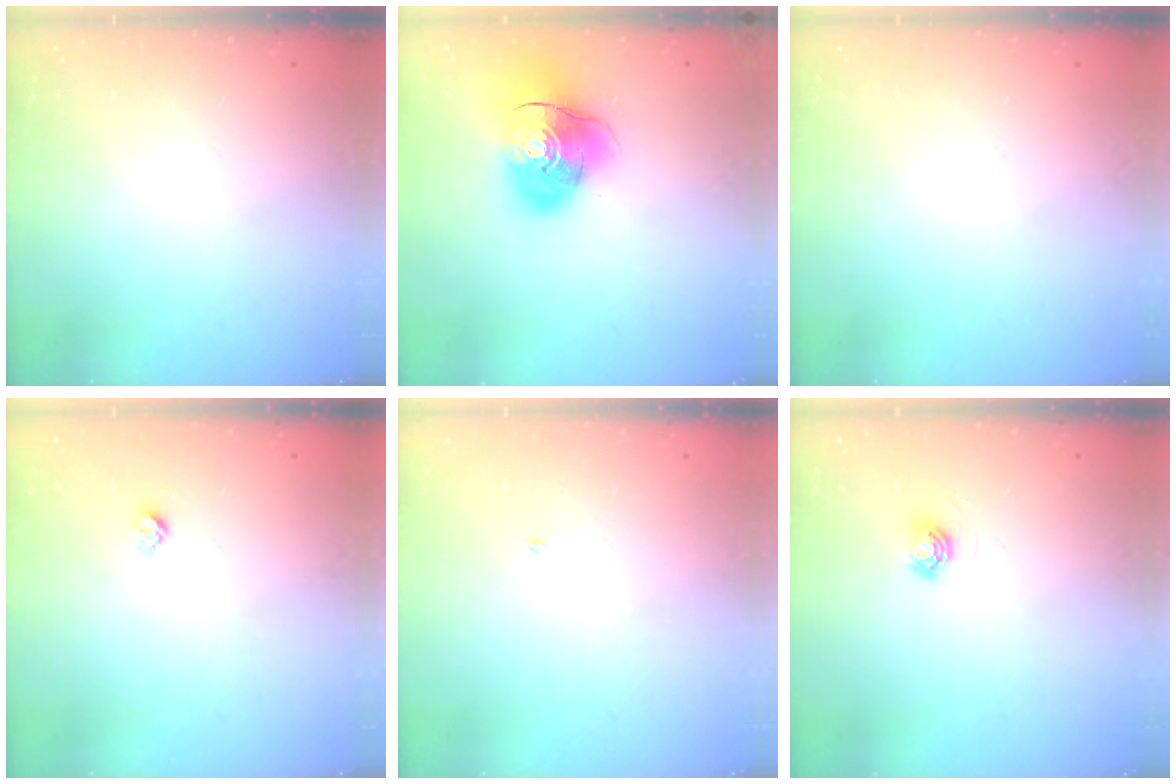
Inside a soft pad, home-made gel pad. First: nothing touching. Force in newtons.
{"total": 14.8, "press": 14.7, "slide": 2.1}
{"total": 0.0}
{"total": 3.8, "press": 3.8, "slide": 0.6}
{"total": 1.9, "press": 1.9, "slide": 0.2}
{"total": 5.0, "press": 4.9, "slide": 0.4}